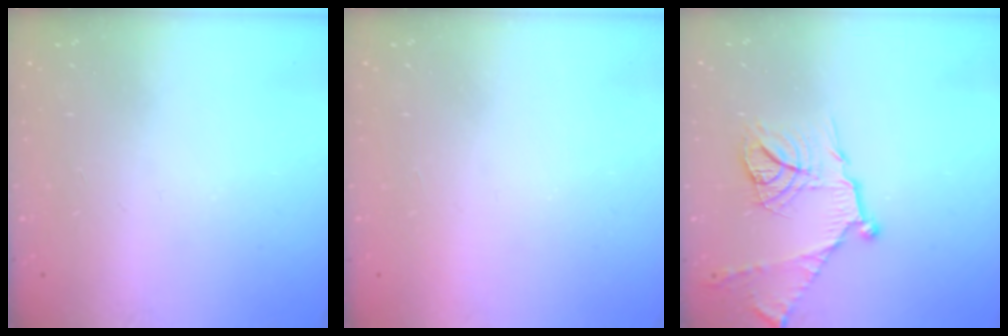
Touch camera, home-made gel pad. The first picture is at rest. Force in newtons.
{"total": 1.6, "press": 1.6, "slide": 0.1}
{"total": 16.0, "press": 16.0, "slide": 1.4}